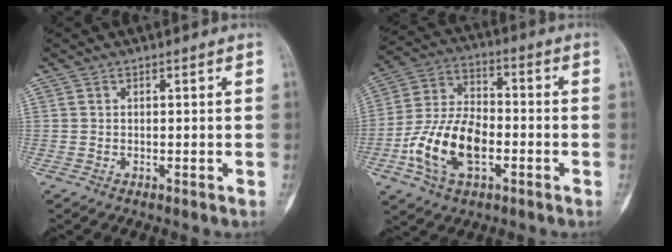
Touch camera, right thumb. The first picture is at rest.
{"total": 15.1, "force": [-4.5, 8.7, 11.4], "torque": [-0.217, 0.028, -0.085]}